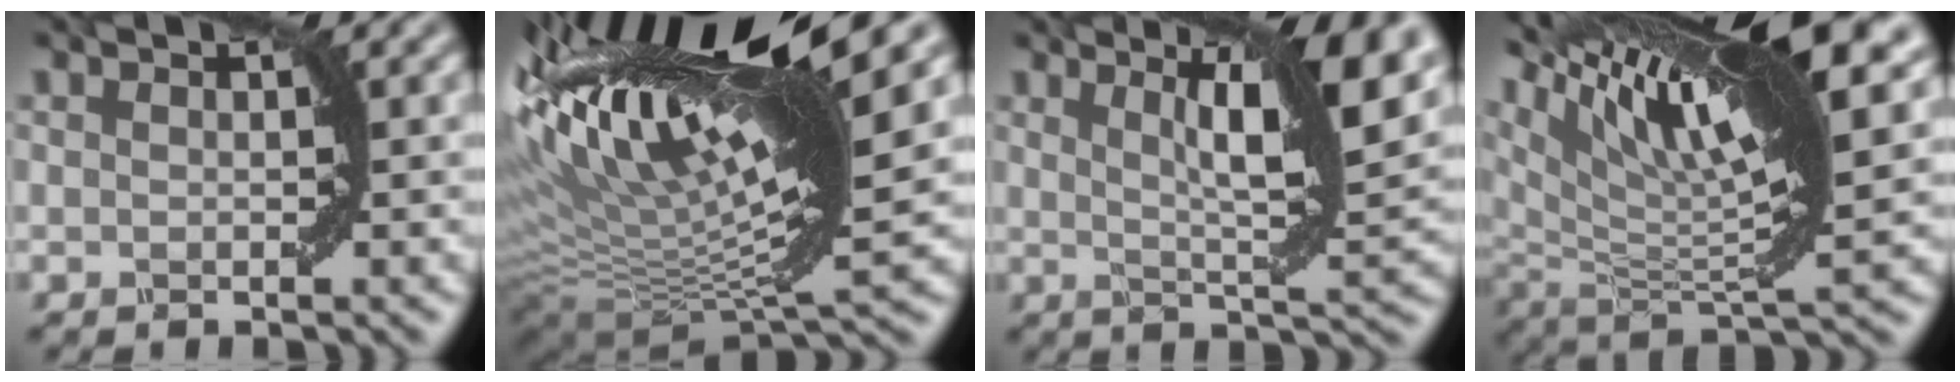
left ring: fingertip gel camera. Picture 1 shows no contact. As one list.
[{"total": 15.5, "force": [6.3, 4.5, 13.4], "torque": [-0.255, 0.019, 0.110]}, {"total": 9.2, "force": [3.7, 1.9, 8.2], "torque": [-0.109, 0.004, 0.062]}, {"total": 14.9, "force": [8.5, 3.6, 11.8], "torque": [-0.213, 0.027, 0.158]}]